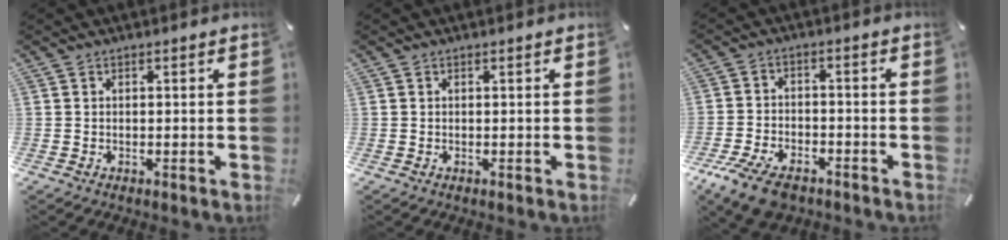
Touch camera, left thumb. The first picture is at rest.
{"total": 0.0}
{"total": 8.4, "force": [-5.6, 4.3, 4.4], "torque": [-0.094, 0.022, -0.104]}